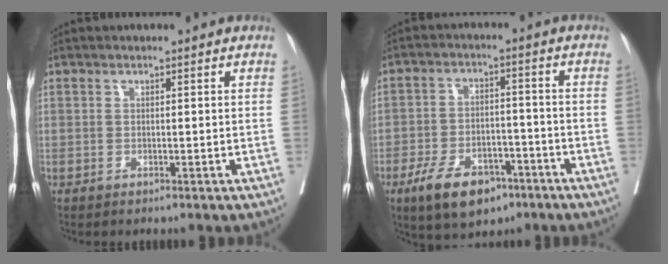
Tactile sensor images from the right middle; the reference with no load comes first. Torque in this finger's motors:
{"motor_torque": [0.97, -0.81, 0.45, 0.07]}